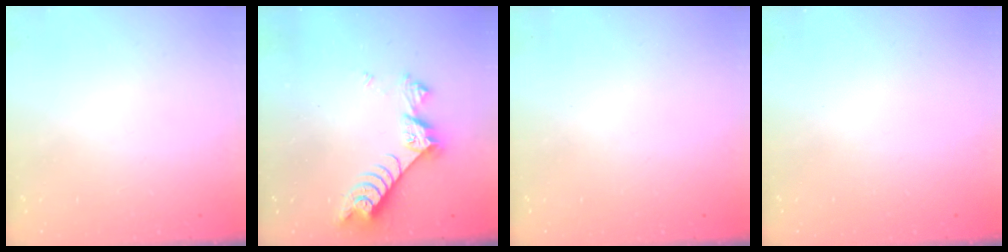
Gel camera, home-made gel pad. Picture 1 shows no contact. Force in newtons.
{"total": 7.6, "press": 7.5, "slide": 1.0}
{"total": 0.0}
{"total": 0.0}